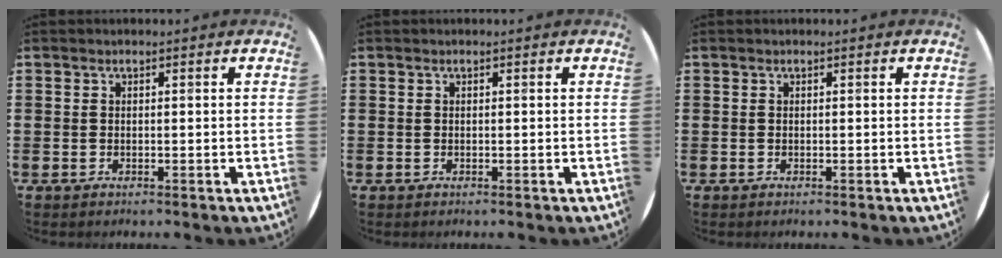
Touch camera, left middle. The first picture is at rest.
{"total": 0.0}
{"total": 0.0}